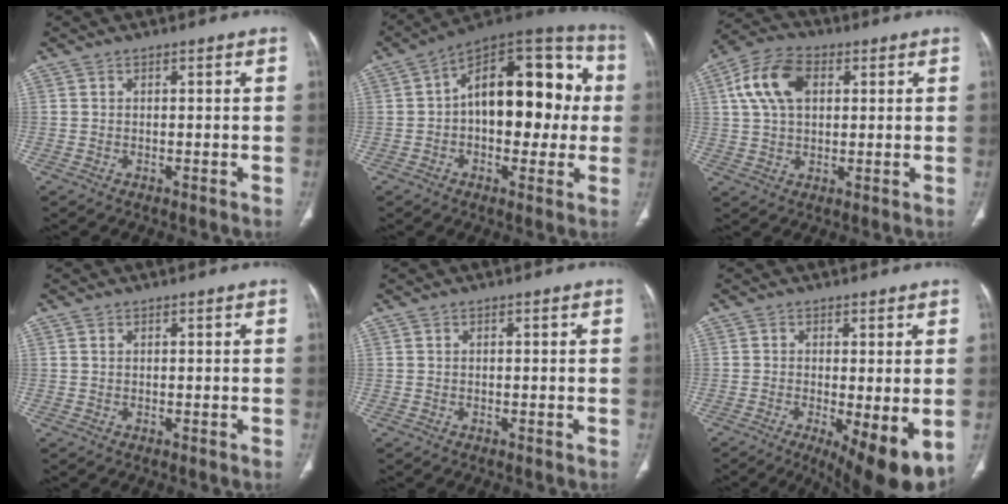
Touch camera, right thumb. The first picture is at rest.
{"total": 21.3, "force": [1.4, 12.0, 17.6], "torque": [-0.209, 0.045, 0.011]}
{"total": 11.2, "force": [3.1, 7.1, 8.1], "torque": [-0.151, 0.016, 0.051]}
{"total": 0.0}
{"total": 0.0}
{"total": 11.1, "force": [-3.3, 3.3, 10.1], "torque": [-0.148, -0.023, -0.042]}